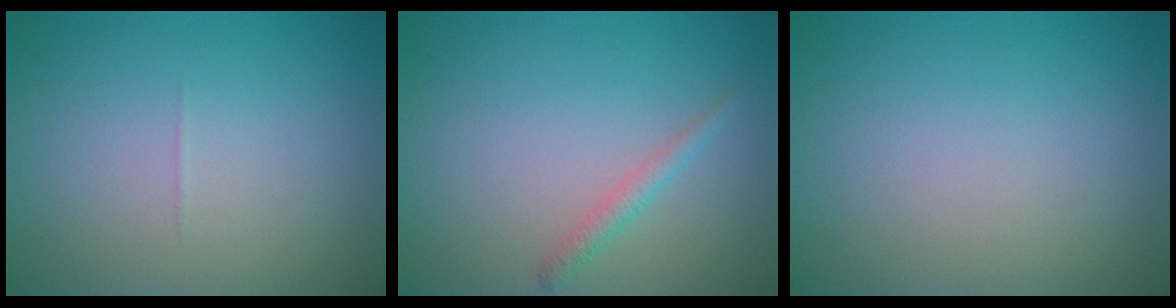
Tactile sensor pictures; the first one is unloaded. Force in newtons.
{"total": 1.4, "press": 1.4, "slide": 0.1}
{"total": 0.0}